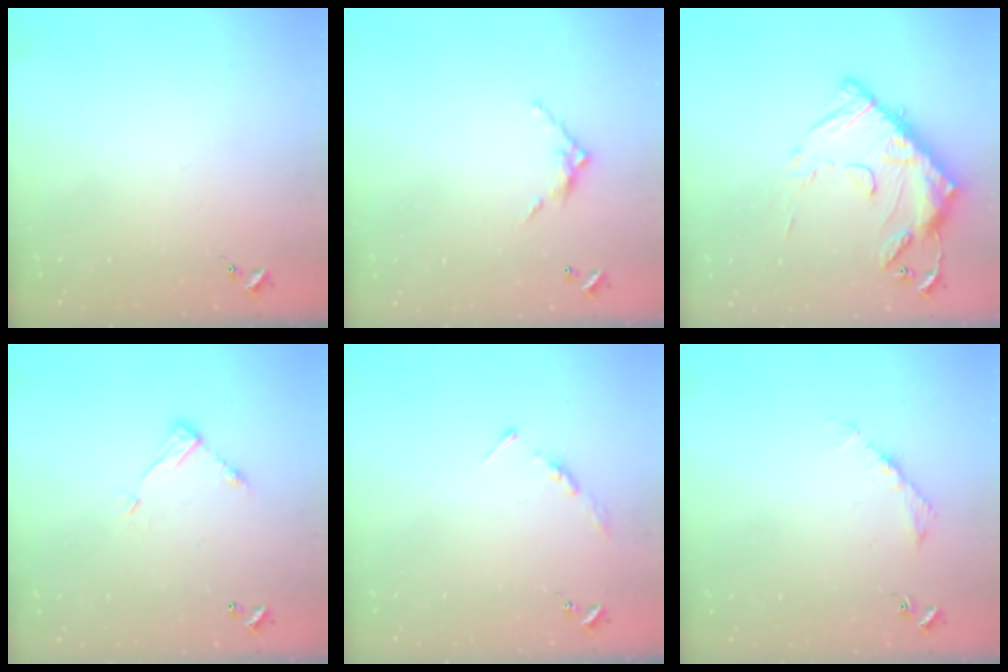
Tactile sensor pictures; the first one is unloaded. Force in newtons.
{"total": 6.7, "press": 6.7, "slide": 0.4}
{"total": 16.8, "press": 16.7, "slide": 1.2}
{"total": 7.9, "press": 7.9, "slide": 0.3}
{"total": 3.5, "press": 3.5, "slide": 0.4}
{"total": 4.1, "press": 4.1, "slide": 0.3}